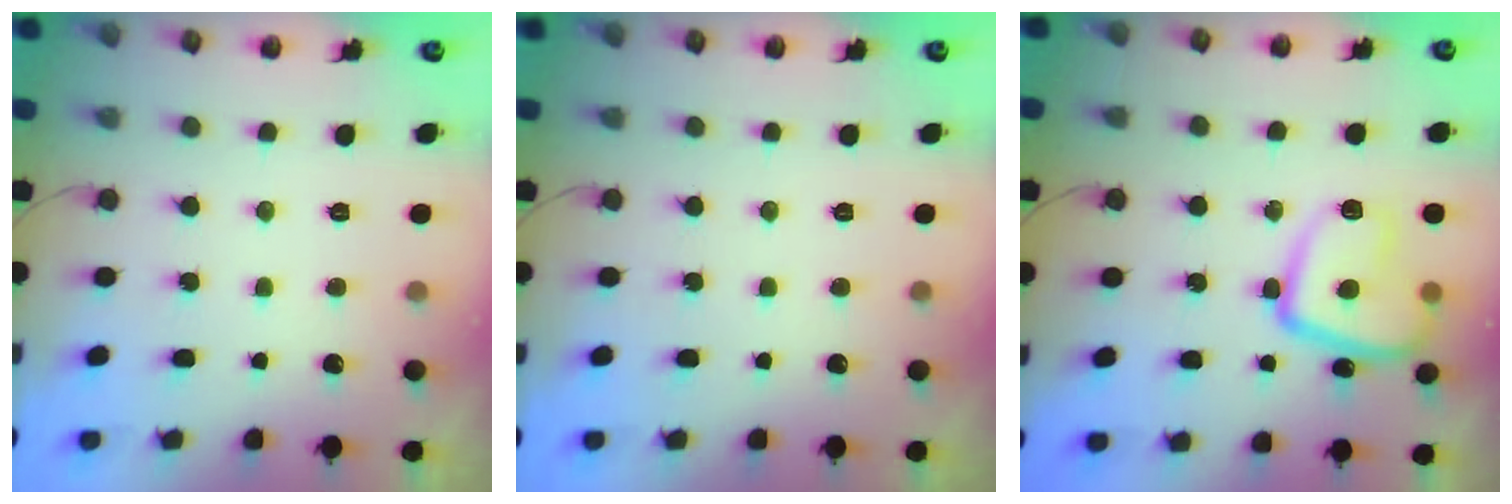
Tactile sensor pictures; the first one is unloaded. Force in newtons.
{"total": 0.0}
{"total": 14.0, "press": 13.9, "slide": 1.7}